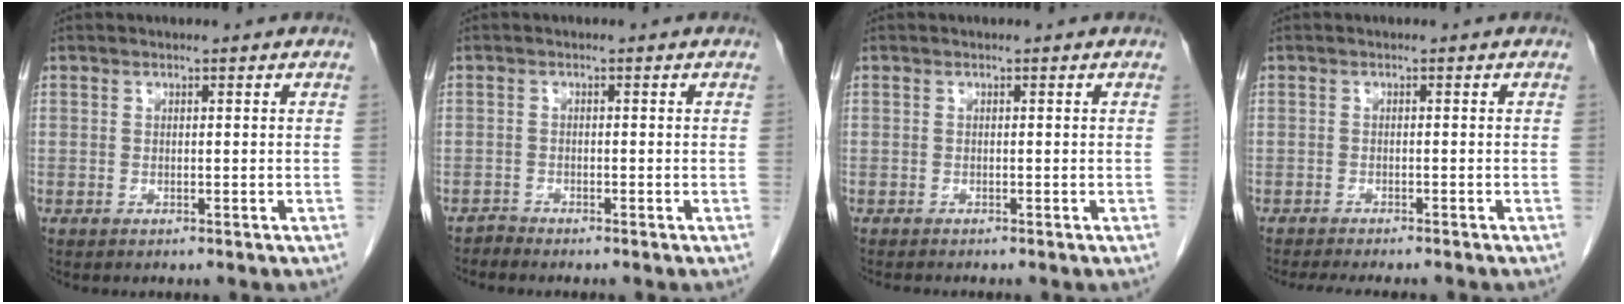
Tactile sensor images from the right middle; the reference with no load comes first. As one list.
[{"total": 1.0, "force": [-0.9, -0.1, -0.4], "torque": [0.009, -0.006, -0.018]}, {"total": 1.1, "force": [-1.0, 0.0, 0.4], "torque": [-0.008, -0.002, -0.015]}, {"total": 8.3, "force": [-7.2, 1.4, 3.7], "torque": [-0.046, -0.010, -0.098]}]